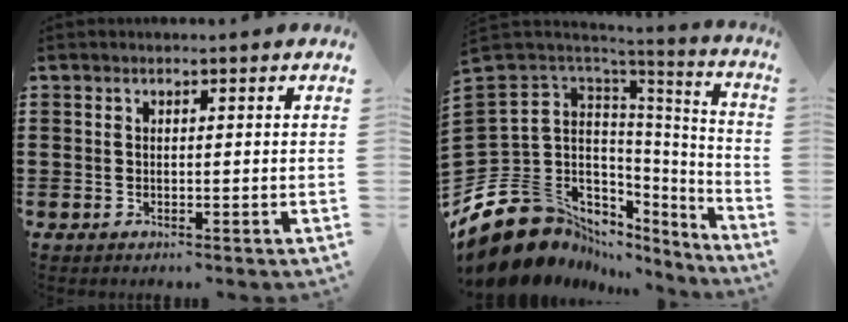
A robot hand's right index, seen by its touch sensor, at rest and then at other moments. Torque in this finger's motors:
{"motor_torque": [0.03, -0.03, -0.03, -0.21]}